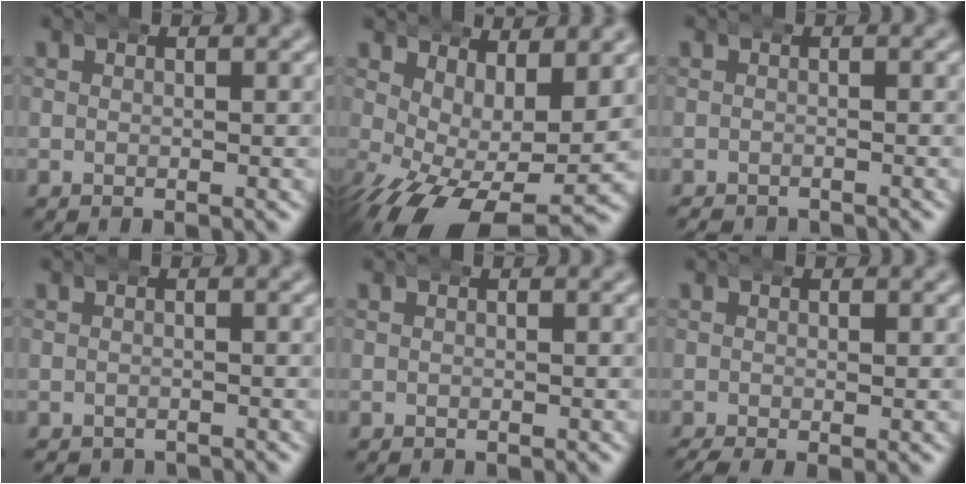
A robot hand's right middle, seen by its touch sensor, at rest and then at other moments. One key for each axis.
{"total": 5.9, "fx": -1.2, "fy": 2.5, "fz": 5.1, "tx": -0.102, "ty": -0.045, "tz": 0.002}
{"total": 1.3, "fx": -1.3, "fy": 0.0, "fz": -0.2, "tx": 0.000, "ty": -0.011, "tz": -0.017}
{"total": 1.2, "fx": -1.1, "fy": 0.3, "fz": -0.3, "tx": 0.004, "ty": -0.010, "tz": -0.013}
{"total": 0.0}
{"total": 1.3, "fx": -1.0, "fy": 0.3, "fz": 0.8, "tx": -0.015, "ty": -0.010, "tz": -0.010}